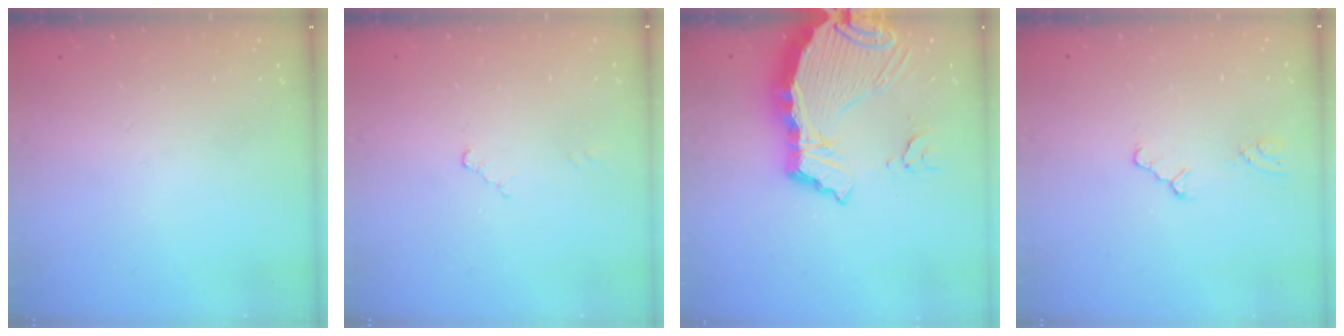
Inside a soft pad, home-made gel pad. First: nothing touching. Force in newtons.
{"total": 2.3, "press": 2.3, "slide": 0.4}
{"total": 12.9, "press": 12.8, "slide": 1.1}
{"total": 0.0}